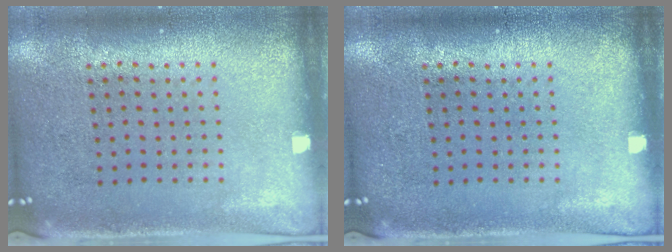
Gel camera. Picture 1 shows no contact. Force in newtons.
{"total": 0.0}